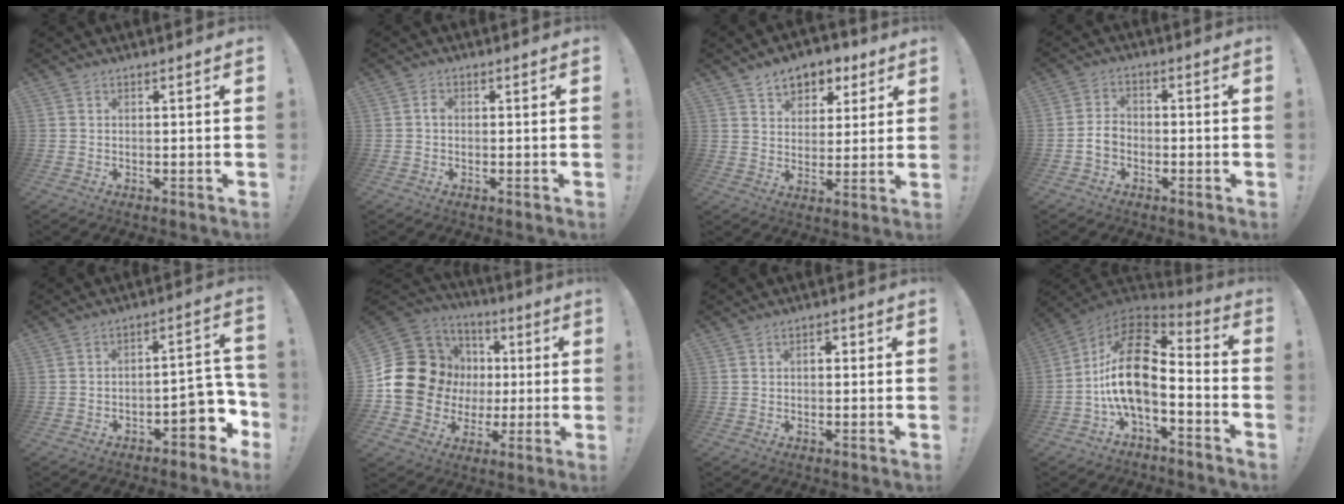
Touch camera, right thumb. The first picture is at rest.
{"total": 1.4, "force": [-0.5, 0.9, 0.9], "torque": [-0.024, 0.008, -0.007]}
{"total": 8.1, "force": [4.9, 5.9, 2.5], "torque": [-0.024, -0.031, 0.090]}
{"total": 4.4, "force": [-2.0, 3.1, 2.4], "torque": [-0.044, 0.011, -0.035]}
{"total": 9.7, "force": [-4.6, 4.9, 7.0], "torque": [-0.073, 0.026, -0.073]}
{"total": 21.4, "force": [1.3, 18.7, 10.3], "torque": [-0.188, 0.005, 0.072]}
{"total": 2.3, "force": [-0.1, 1.6, 1.7], "torque": [-0.025, 0.006, -0.006]}
{"total": 16.9, "force": [-1.7, 8.5, 14.5], "torque": [-0.289, 0.015, -0.027]}